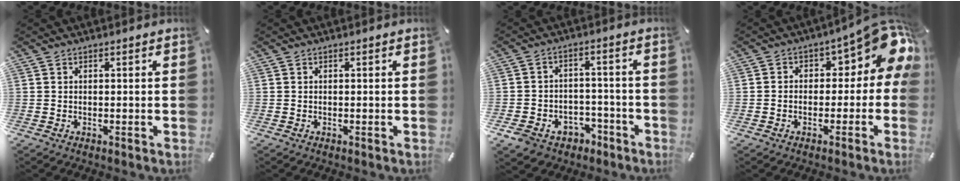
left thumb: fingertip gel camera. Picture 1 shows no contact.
{"total": 0.0}
{"total": 6.3, "force": [-3.3, 5.1, 1.7], "torque": [-0.031, 0.030, -0.056]}
{"total": 11.0, "force": [3.6, 6.0, 8.5], "torque": [-0.095, -0.031, 0.058]}